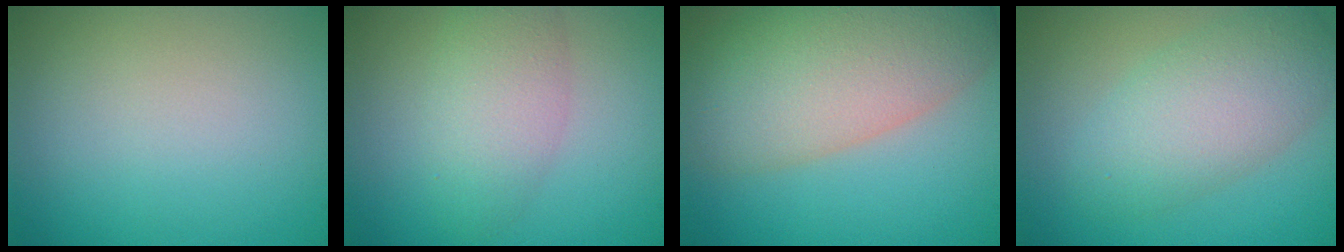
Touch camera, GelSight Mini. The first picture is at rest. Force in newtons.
{"total": 3.8, "press": 3.8, "slide": 0.1}
{"total": 10.3, "press": 10.3, "slide": 0.7}
{"total": 5.4, "press": 5.4, "slide": 0.1}